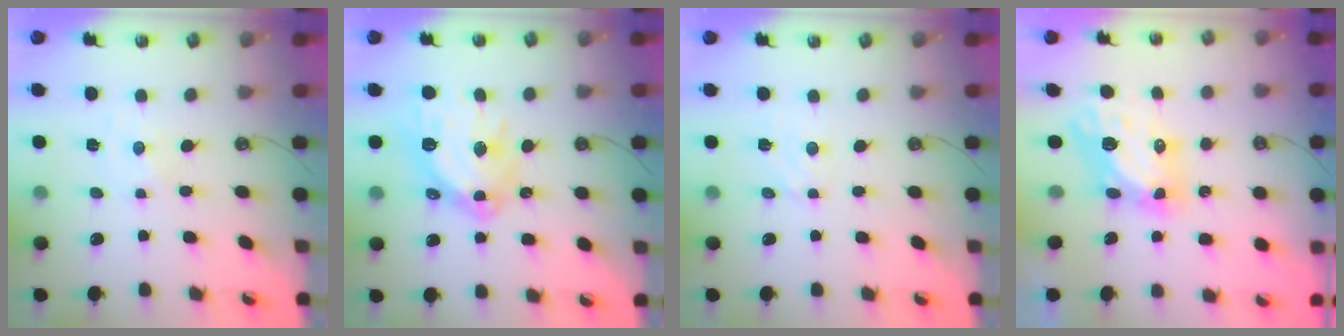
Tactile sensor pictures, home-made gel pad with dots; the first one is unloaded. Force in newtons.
{"total": 17.3, "press": 17.1, "slide": 2.3}
{"total": 2.5, "press": 2.5, "slide": 0.3}
{"total": 8.9, "press": 8.9, "slide": 0.7}